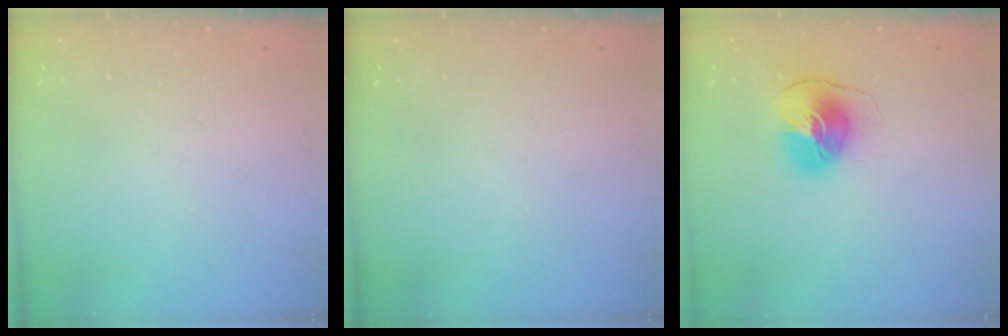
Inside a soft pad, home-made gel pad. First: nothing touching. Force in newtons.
{"total": 0.0}
{"total": 8.3, "press": 8.2, "slide": 0.9}